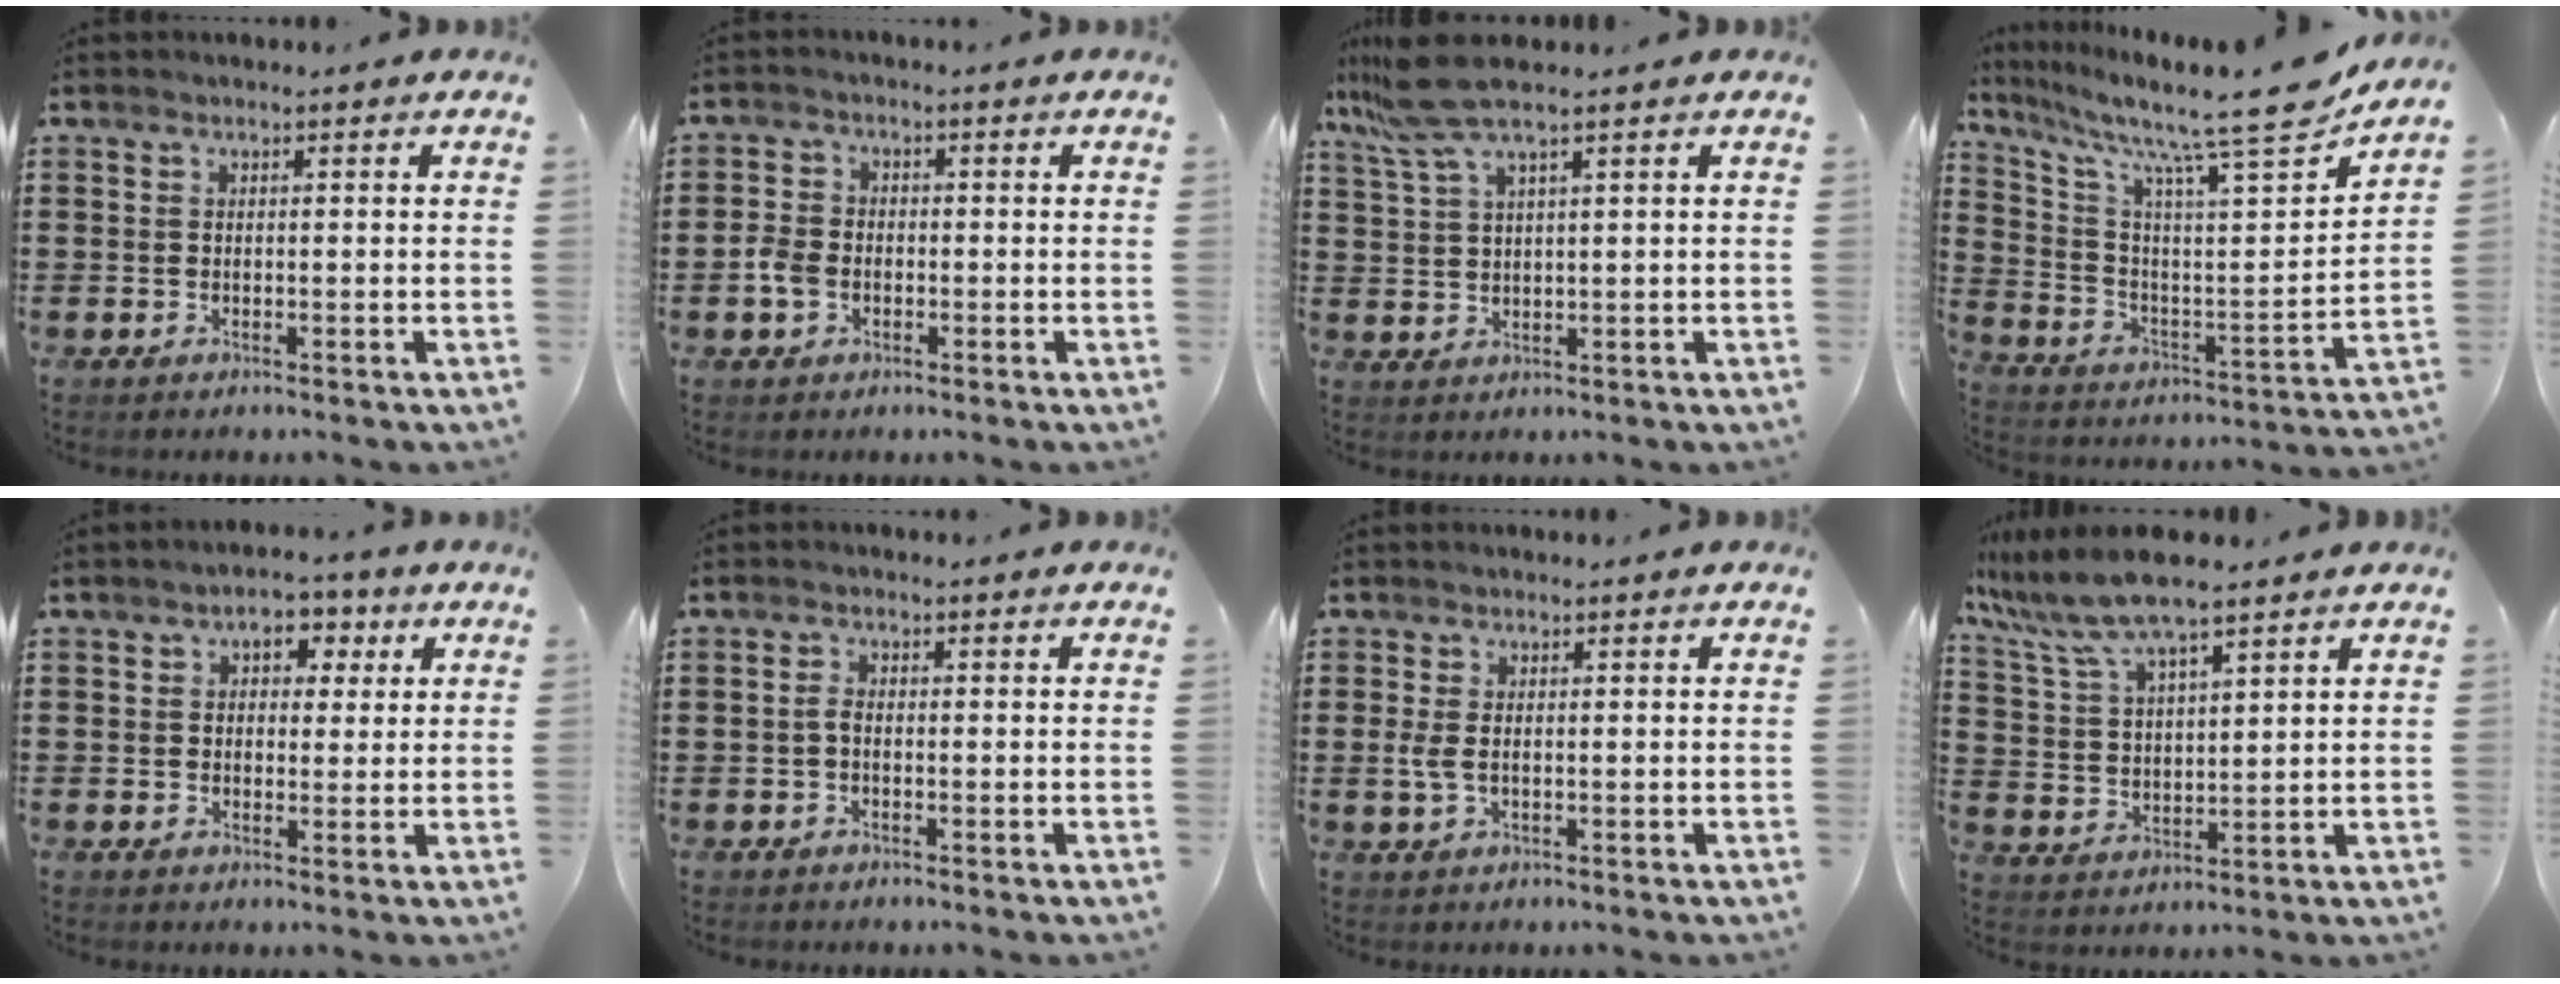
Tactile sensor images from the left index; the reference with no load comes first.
{"total": 3.2, "force": [-0.9, 2.3, 2.0], "torque": [-0.052, -0.003, -0.020]}
{"total": 6.5, "force": [4.6, 0.6, 4.5], "torque": [-0.109, -0.002, 0.083]}
{"total": 13.3, "force": [11.1, 0.8, 7.3], "torque": [-0.152, -0.083, 0.171]}
{"total": 3.7, "force": [1.5, 3.1, 1.3], "torque": [-0.027, 0.005, 0.019]}
{"total": 1.5, "force": [-0.5, 0.6, 1.3], "torque": [-0.034, -0.002, -0.012]}
{"total": 2.4, "force": [0.0, 0.9, 2.2], "torque": [-0.057, -0.005, -0.005]}
{"total": 8.3, "force": [6.9, 1.1, 4.5], "torque": [-0.110, -0.018, 0.125]}